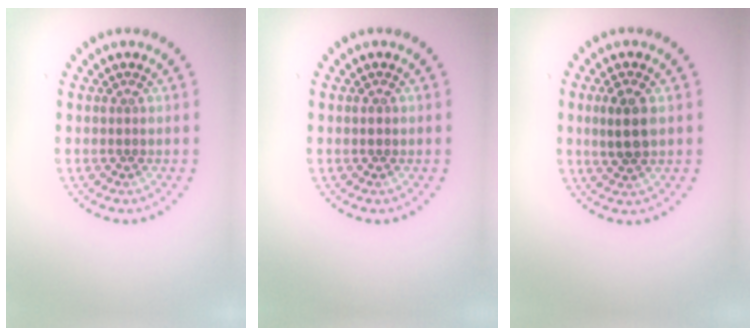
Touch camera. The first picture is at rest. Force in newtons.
{"total": 0.6, "press": 0.6, "slide": 0.1}
{"total": 2.8, "press": 2.8, "slide": 0.7}